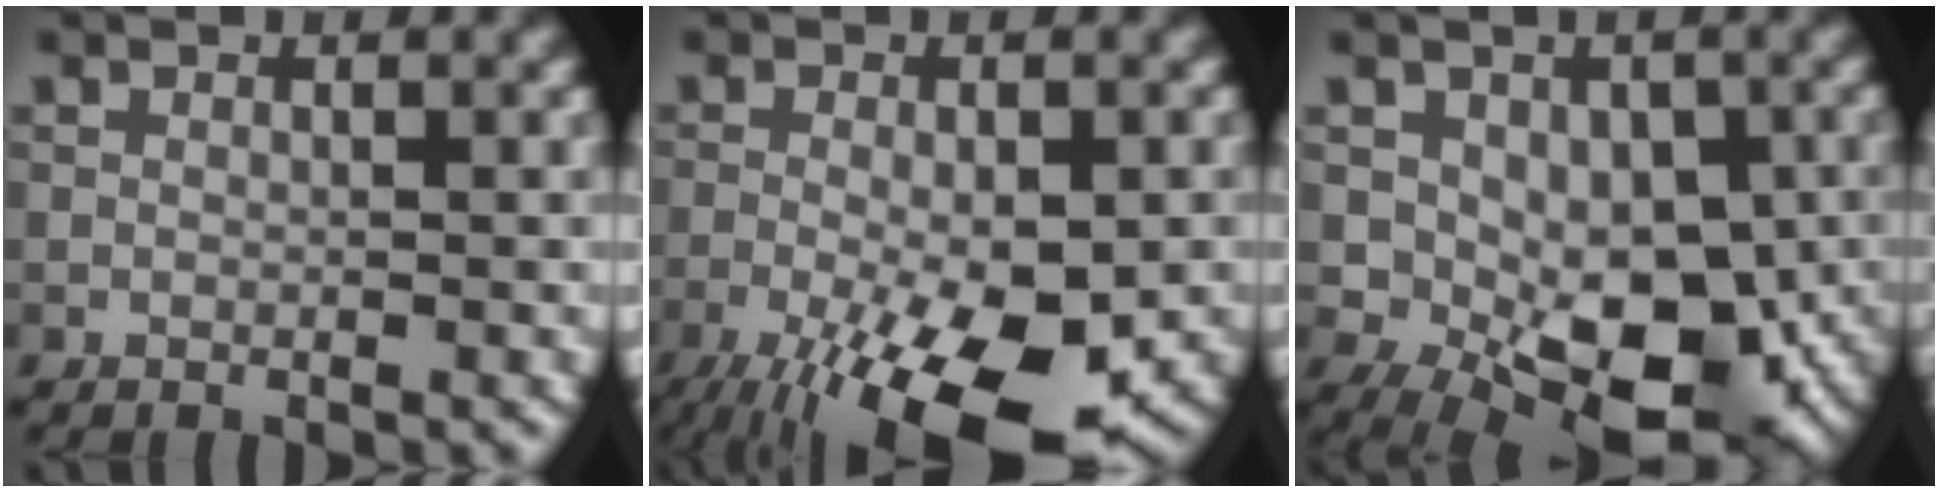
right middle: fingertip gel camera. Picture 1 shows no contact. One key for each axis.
{"total": 11.6, "fx": -5.6, "fy": 3.7, "fz": 9.5, "tx": -0.166, "ty": -0.025, "tz": -0.086}
{"total": 9.5, "fx": -1.8, "fy": 5.9, "fz": 7.2, "tx": -0.094, "ty": -0.005, "tz": -0.028}